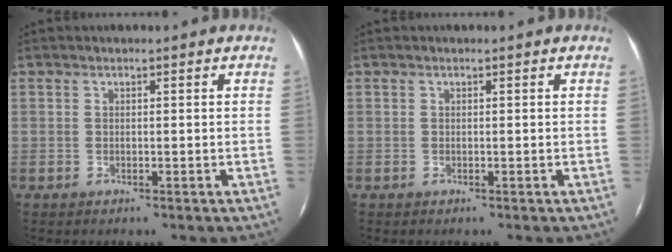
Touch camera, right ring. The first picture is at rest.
{"total": 0.0}